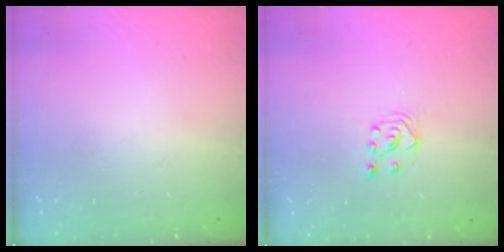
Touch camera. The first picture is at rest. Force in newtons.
{"total": 2.6, "press": 2.5, "slide": 1.0}